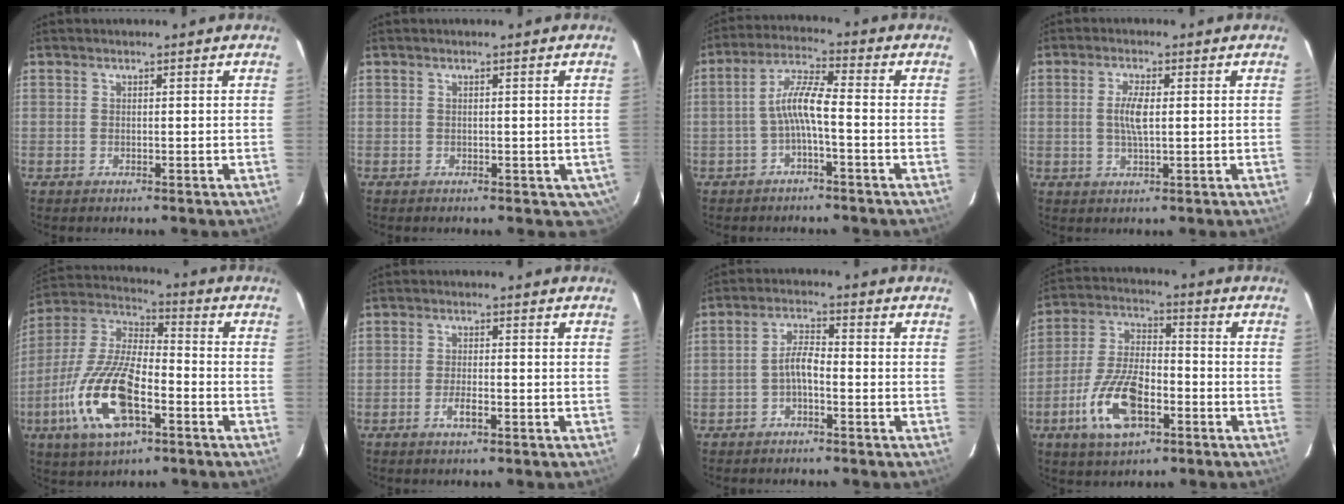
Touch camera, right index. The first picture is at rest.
{"total": 2.5, "force": [-0.5, 2.0, 1.3], "torque": [-0.007, 0.003, 0.002]}
{"total": 6.0, "force": [-2.0, 0.6, 5.6], "torque": [-0.126, 0.016, -0.039]}
{"total": 4.1, "force": [0.2, 1.1, 4.0], "torque": [-0.077, 0.000, 0.006]}
{"total": 18.7, "force": [-7.3, 7.5, 15.4], "torque": [-0.332, -0.013, -0.142]}
{"total": 3.0, "force": [-1.6, 0.7, 2.4], "torque": [-0.054, -0.001, -0.031]}
{"total": 3.5, "force": [-1.8, 1.0, 2.8], "torque": [-0.057, 0.012, -0.036]}
{"total": 13.8, "force": [-6.0, 6.3, 10.8], "torque": [-0.230, -0.002, -0.108]}